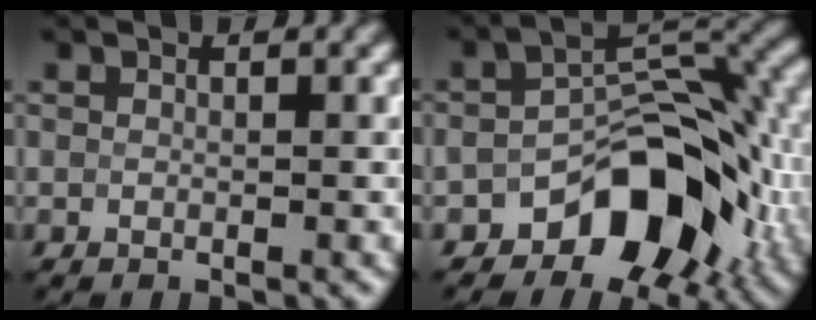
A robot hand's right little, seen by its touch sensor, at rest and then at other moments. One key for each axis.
{"total": 9.0, "fx": -4.1, "fy": 5.3, "fz": 6.1, "tx": -0.068, "ty": 0.013, "tz": -0.077}